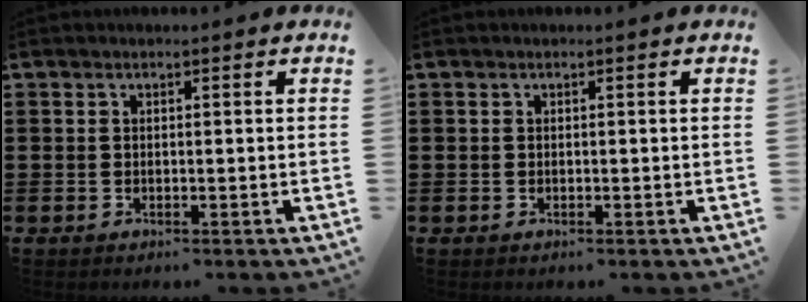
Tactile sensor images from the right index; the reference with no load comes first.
{"total": 0.0}